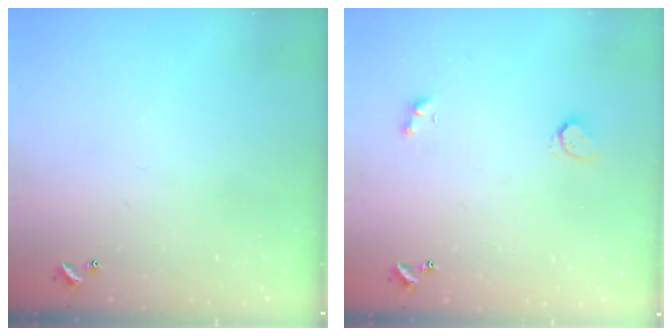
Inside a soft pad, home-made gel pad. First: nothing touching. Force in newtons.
{"total": 2.3, "press": 2.3, "slide": 0.5}